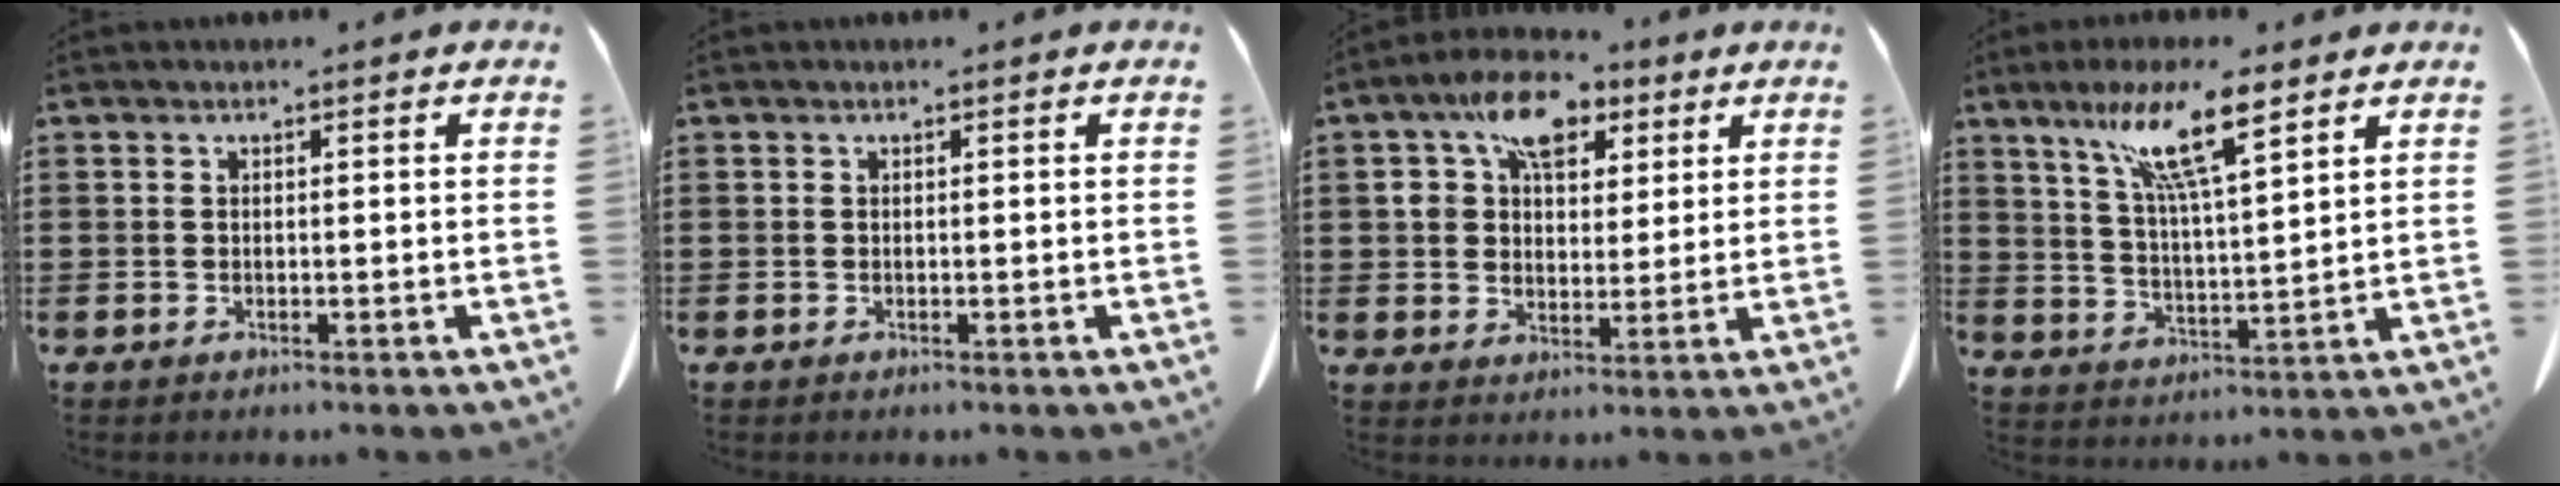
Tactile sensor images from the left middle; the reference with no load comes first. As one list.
[{"total": 0.0}, {"total": 8.8, "force": [4.5, 5.7, 4.9], "torque": [-0.104, 0.013, 0.080]}, {"total": 10.8, "force": [7.3, 1.5, 7.8], "torque": [-0.162, -0.018, 0.123]}]